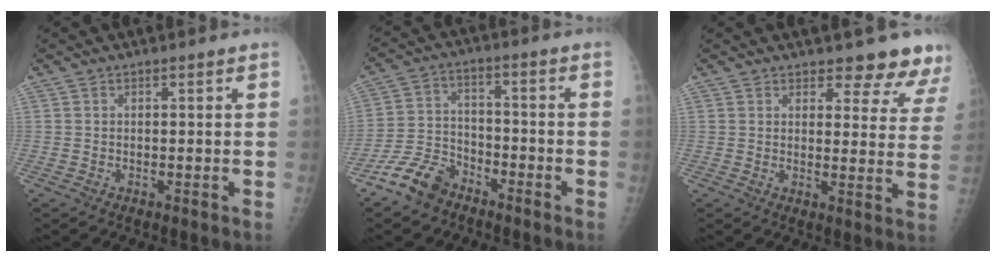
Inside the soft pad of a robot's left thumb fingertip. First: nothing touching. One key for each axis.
{"total": 8.8, "fx": -6.5, "fy": 5.0, "fz": 3.2, "tx": -0.056, "ty": 0.038, "tz": -0.132}
{"total": 9.3, "fx": 8.5, "fy": 3.1, "fz": 2.2, "tx": 0.015, "ty": -0.056, "tz": 0.077}